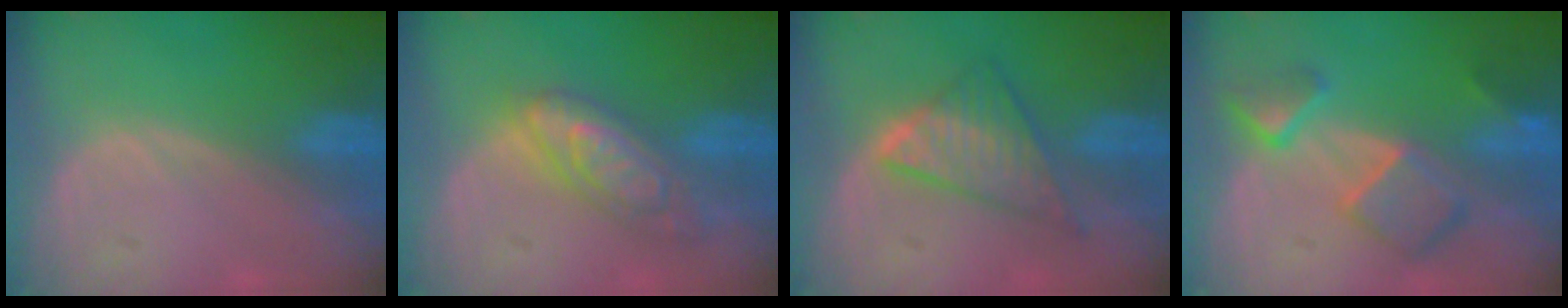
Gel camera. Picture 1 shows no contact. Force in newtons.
{"total": 7.3, "press": 7.3, "slide": 0.5}
{"total": 6.5, "press": 6.5, "slide": 0.2}
{"total": 7.8, "press": 6.8, "slide": 3.9}